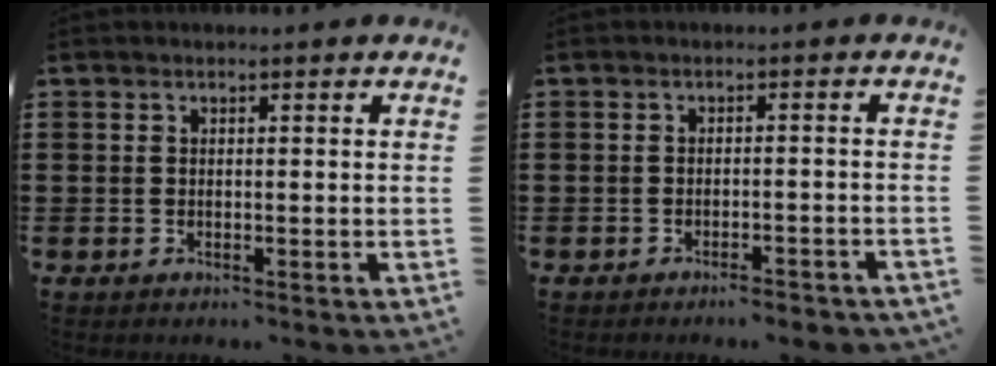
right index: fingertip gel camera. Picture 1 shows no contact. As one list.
[{"total": 2.1, "force": [-2.0, -0.1, 0.7], "torque": [-0.016, -0.004, -0.039]}]